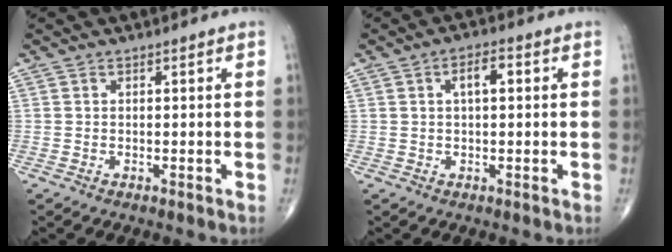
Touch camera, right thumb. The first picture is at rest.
{"total": 4.0, "force": [0.9, 1.7, 3.5], "torque": [-0.051, 0.009, 0.012]}